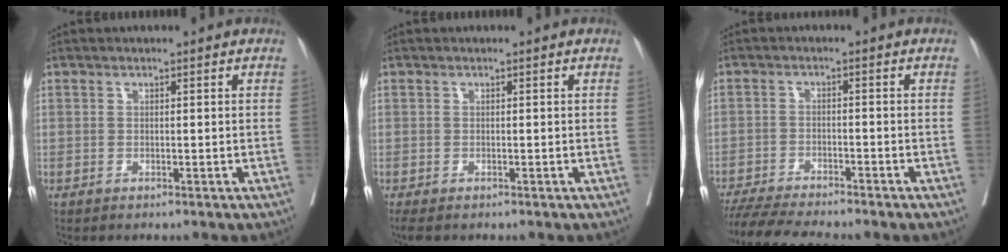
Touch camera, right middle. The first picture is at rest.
{"total": 2.4, "force": [-1.9, 0.7, 1.2], "torque": [-0.018, -0.010, -0.027]}
{"total": 9.3, "force": [-8.4, -0.2, 4.0], "torque": [-0.058, -0.020, -0.133]}